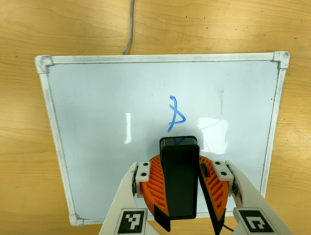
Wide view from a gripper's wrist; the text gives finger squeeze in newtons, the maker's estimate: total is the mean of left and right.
{"total": 9.9, "left": 10.1, "right": 9.7}